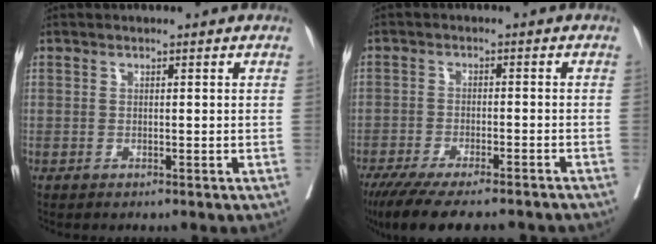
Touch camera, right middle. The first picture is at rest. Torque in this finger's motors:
{"motor_torque": [0.37, -0.39, 0.22, 0.10]}